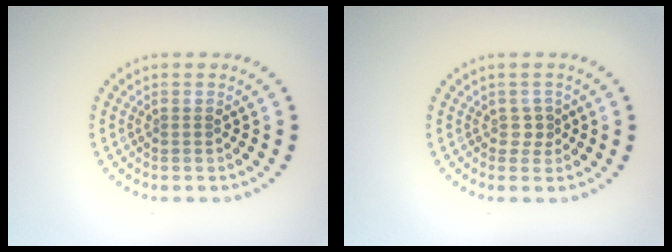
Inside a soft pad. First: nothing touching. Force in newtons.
{"total": 1.1, "press": 0.9, "slide": 0.6}